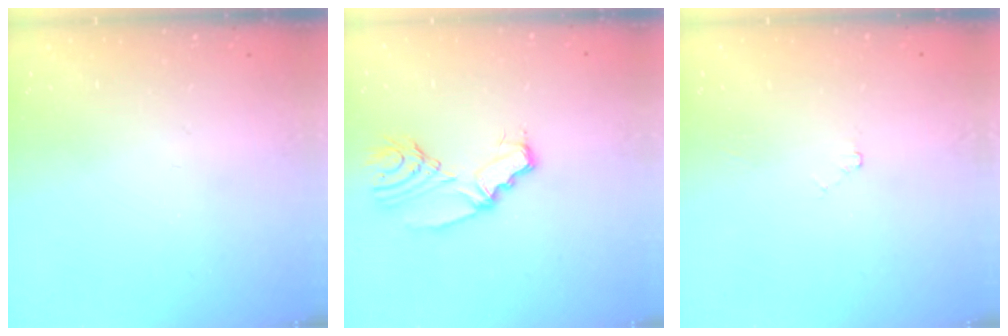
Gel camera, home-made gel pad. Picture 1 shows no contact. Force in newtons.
{"total": 6.8, "press": 6.8, "slide": 0.1}
{"total": 1.8, "press": 1.7, "slide": 0.4}